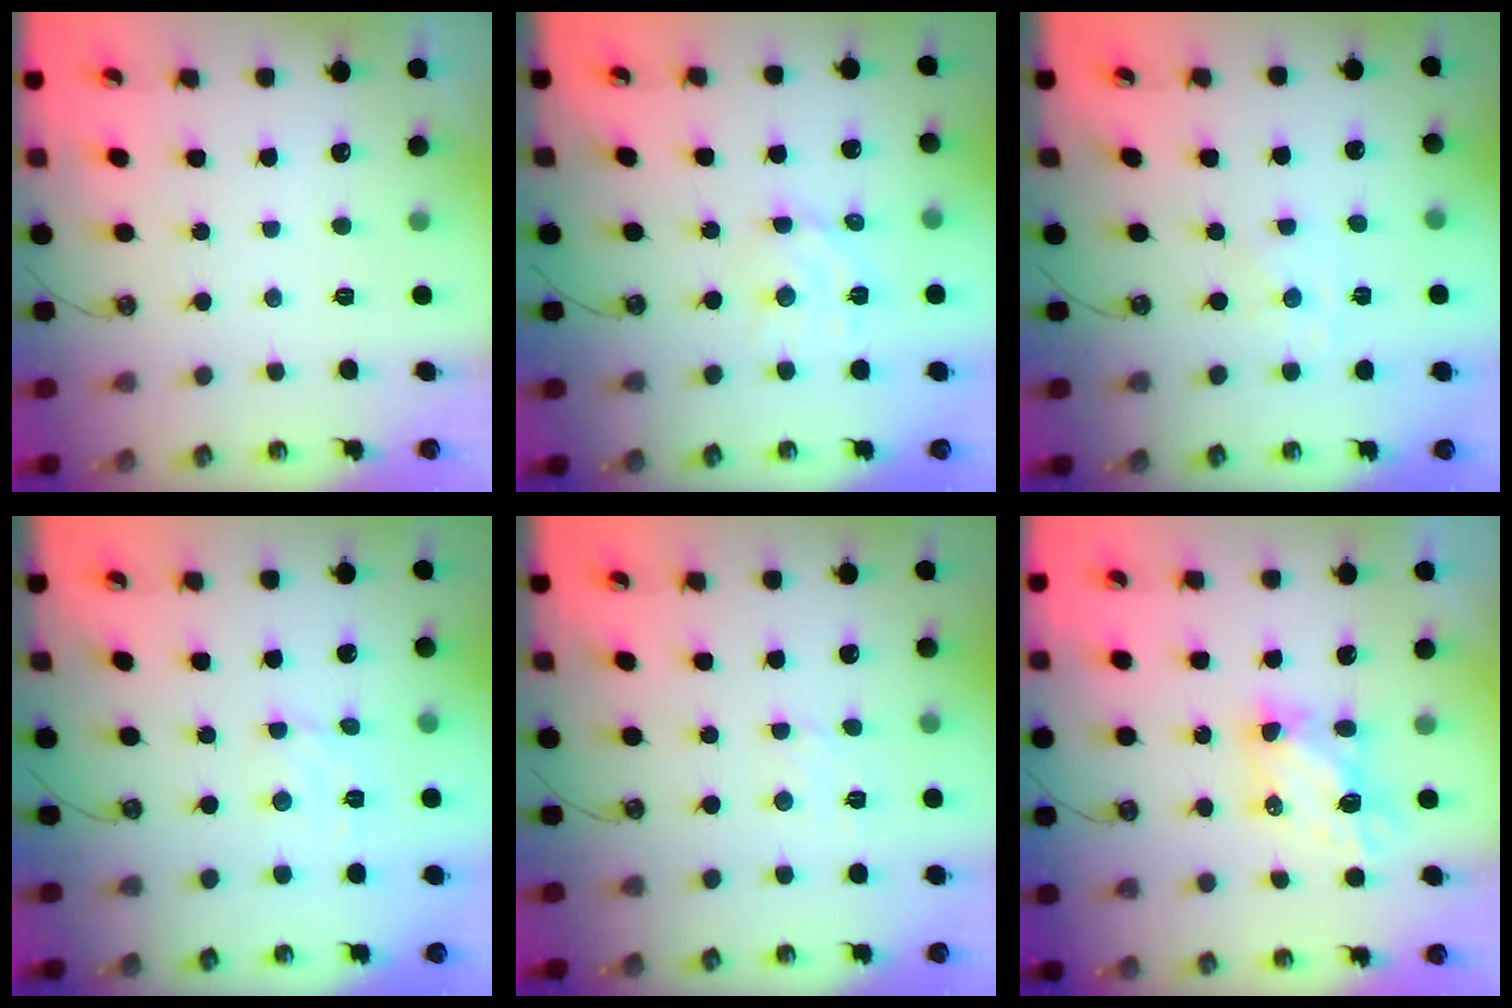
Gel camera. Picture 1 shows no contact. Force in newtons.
{"total": 7.5, "press": 7.4, "slide": 1.3}
{"total": 1.1, "press": 1.1, "slide": 0.2}
{"total": 2.9, "press": 2.9, "slide": 0.3}
{"total": 3.4, "press": 3.3, "slide": 0.5}
{"total": 5.7, "press": 5.7, "slide": 0.1}